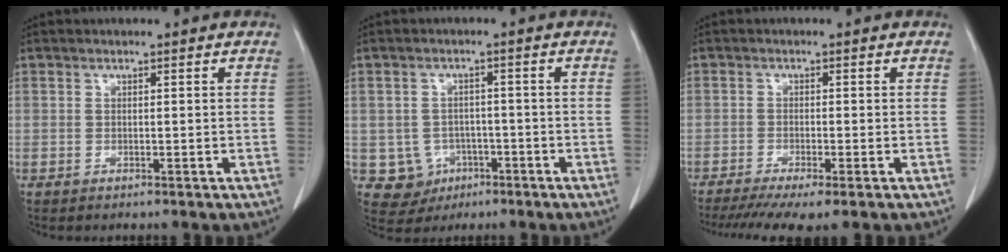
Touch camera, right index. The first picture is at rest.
{"total": 5.4, "force": [-1.6, 5.1, 0.9], "torque": [-0.012, 0.008, -0.014]}
{"total": 7.9, "force": [-5.8, 0.7, 5.3], "torque": [-0.083, -0.015, -0.095]}